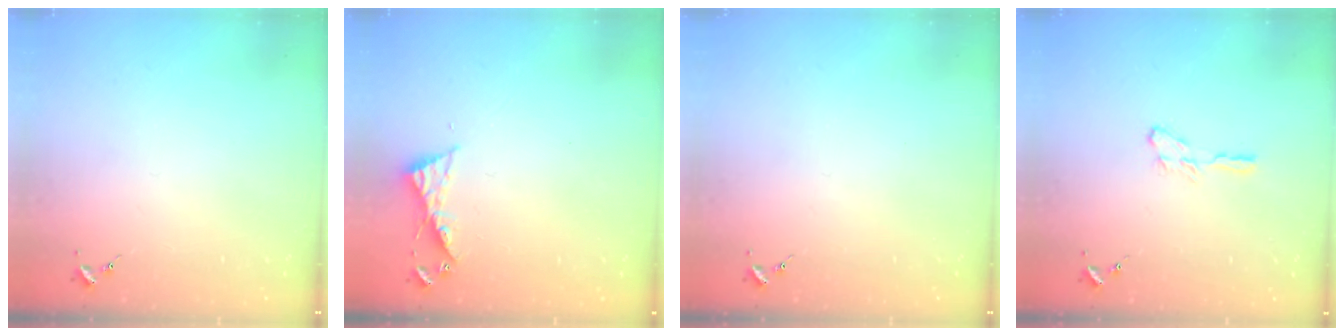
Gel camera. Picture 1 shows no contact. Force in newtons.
{"total": 5.2, "press": 5.2, "slide": 0.4}
{"total": 0.0}
{"total": 4.3, "press": 4.3, "slide": 0.5}